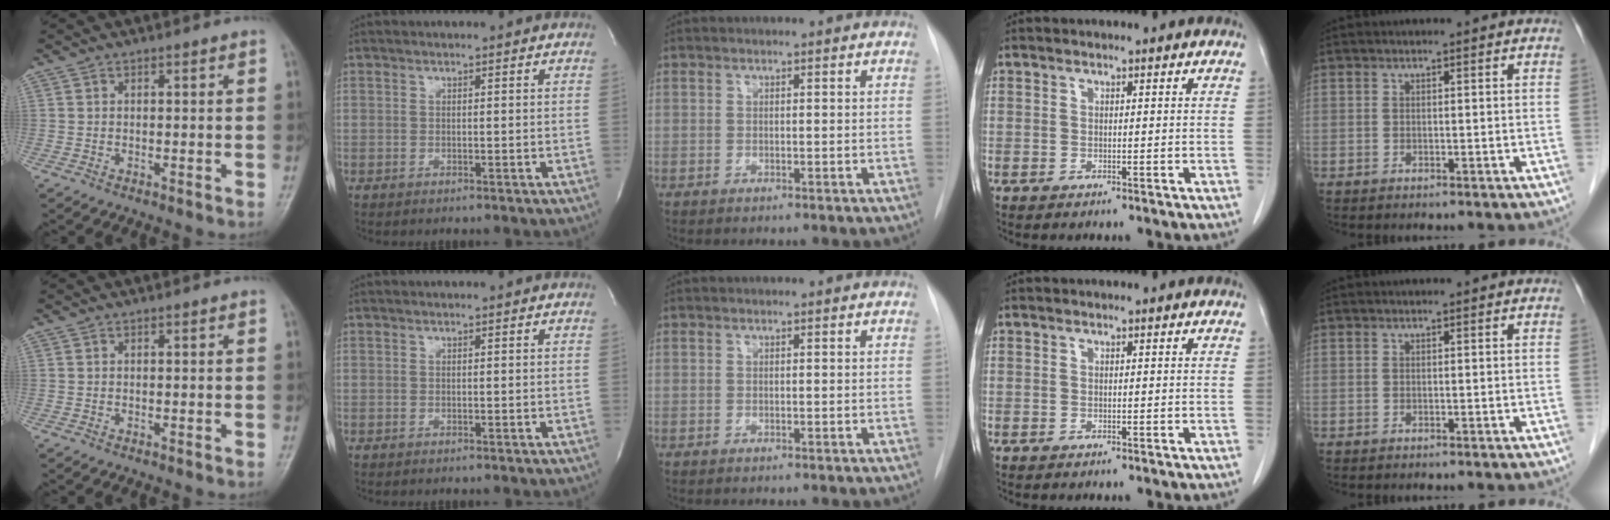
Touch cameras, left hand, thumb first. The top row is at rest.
{}